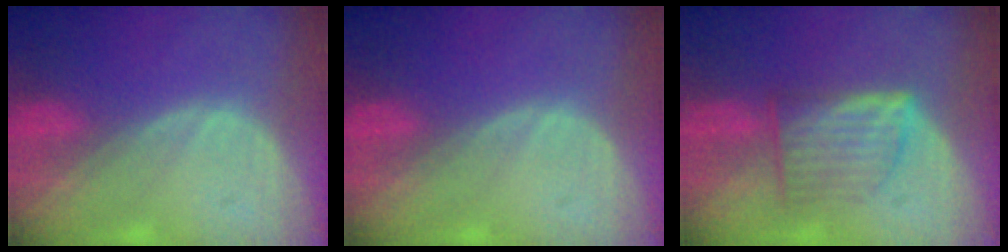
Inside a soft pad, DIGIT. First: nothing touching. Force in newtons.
{"total": 0.0}
{"total": 6.9, "press": 6.2, "slide": 2.9}